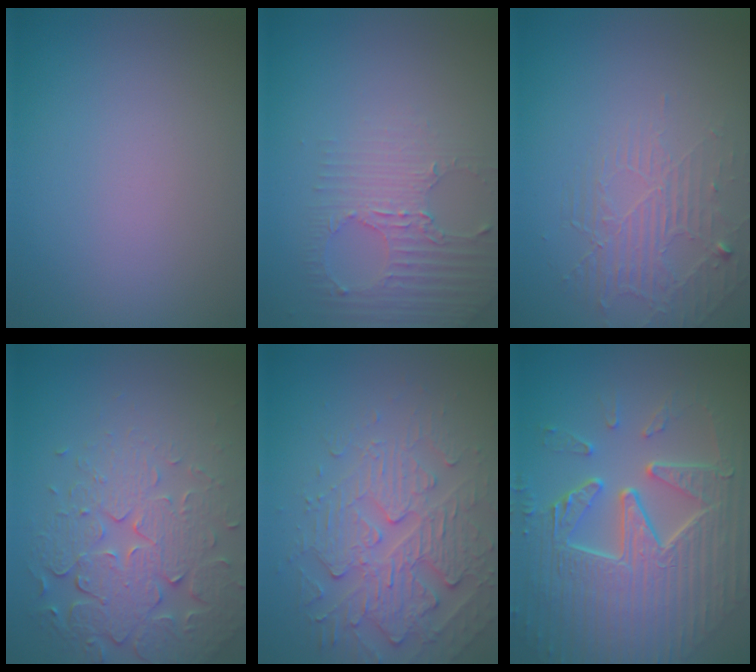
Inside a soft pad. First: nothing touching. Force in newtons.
{"total": 2.8, "press": 2.5, "slide": 1.3}
{"total": 2.2, "press": 1.4, "slide": 1.7}
{"total": 6.8, "press": 5.1, "slide": 4.5}
{"total": 4.7, "press": 4.2, "slide": 2.2}
{"total": 9.6, "press": 6.6, "slide": 7.0}